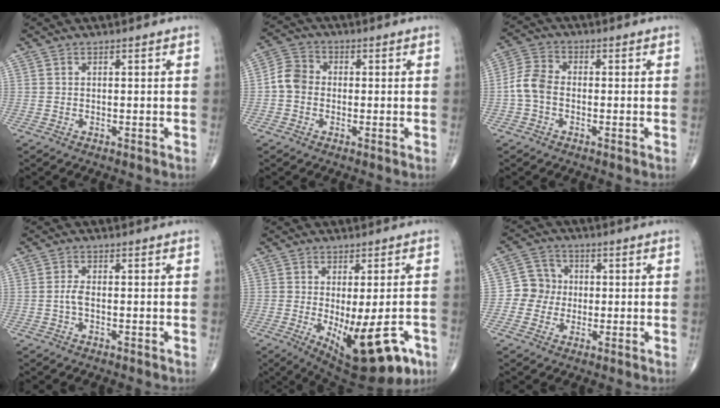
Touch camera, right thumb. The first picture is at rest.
{"total": 5.3, "force": [-0.7, 4.5, 2.7], "torque": [-0.039, 0.017, -0.025]}
{"total": 5.6, "force": [-1.1, 3.9, 3.9], "torque": [-0.080, 0.017, -0.034]}
{"total": 1.7, "force": [-0.4, 0.6, 1.5], "torque": [-0.033, 0.001, -0.011]}
{"total": 16.1, "force": [-6.0, 6.0, 13.7], "torque": [-0.163, -0.013, -0.070]}
{"total": 5.8, "force": [-0.5, 5.6, 1.4], "torque": [0.010, 0.013, -0.021]}